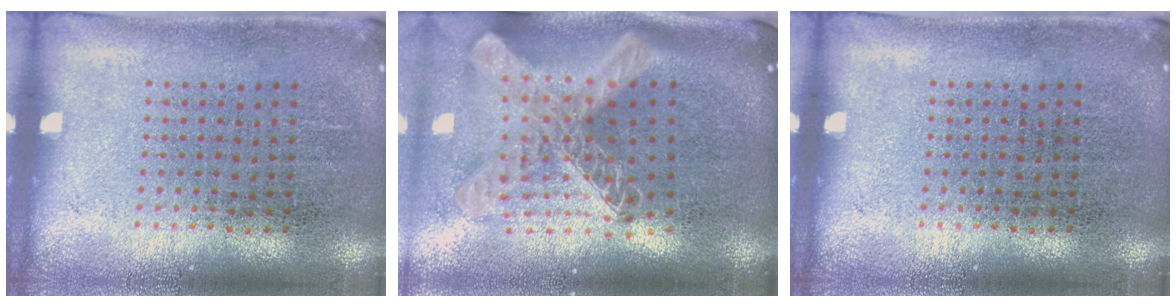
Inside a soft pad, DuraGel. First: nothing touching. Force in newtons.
{"total": 3.0, "press": 2.0, "slide": 2.2}
{"total": 0.0}